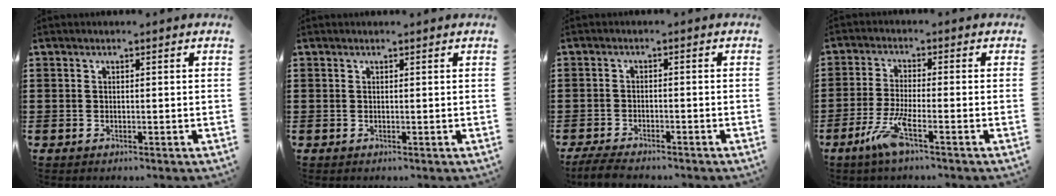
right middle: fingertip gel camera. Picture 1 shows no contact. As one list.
[{"total": 0.0}, {"total": 3.0, "force": [-2.9, 0.4, 0.9], "torque": [-0.030, -0.004, -0.063]}, {"total": 6.3, "force": [-3.3, 0.7, 5.3], "torque": [-0.120, -0.015, -0.064]}]